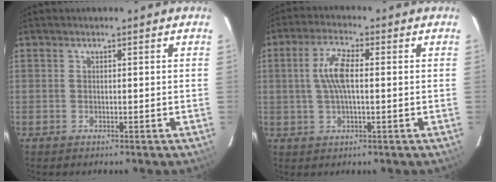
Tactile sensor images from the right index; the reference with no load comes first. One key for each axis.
{"total": 6.7, "fx": 0.5, "fy": 2.1, "fz": 6.3, "tx": -0.126, "ty": 0.010, "tz": 0.012}